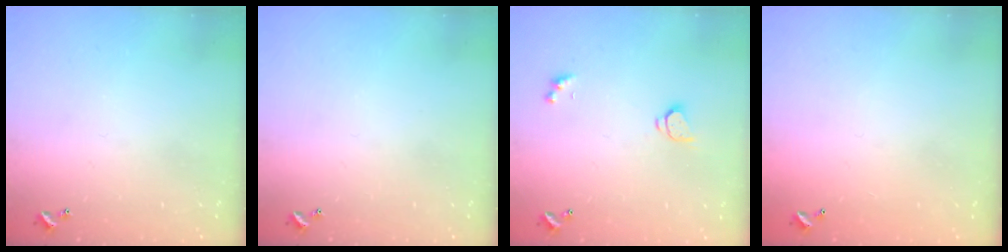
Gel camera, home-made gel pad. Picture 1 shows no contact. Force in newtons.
{"total": 0.0}
{"total": 1.6, "press": 1.5, "slide": 0.4}
{"total": 2.8, "press": 2.8, "slide": 0.1}